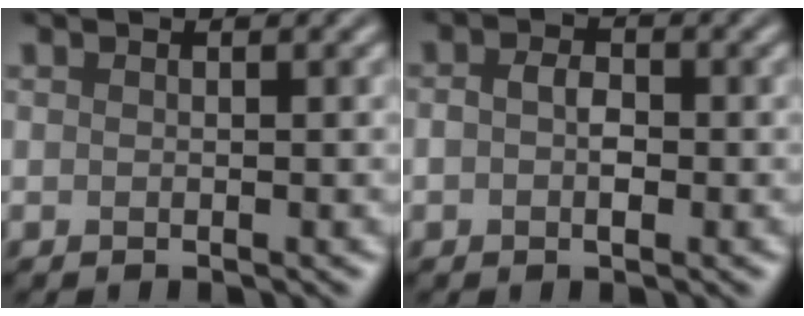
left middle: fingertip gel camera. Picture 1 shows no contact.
{"total": 2.1, "force": [-0.3, 1.2, 1.6], "torque": [-0.032, 0.003, -0.007]}